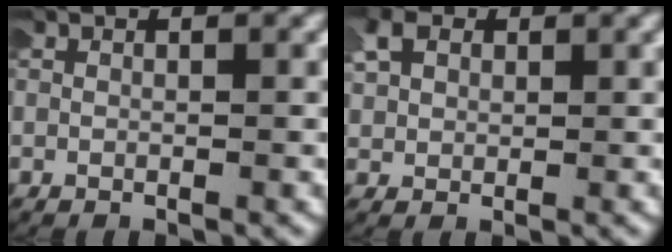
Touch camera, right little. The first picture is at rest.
{"total": 2.1, "force": [0.9, 1.6, 0.9], "torque": [-0.033, 0.000, 0.016]}